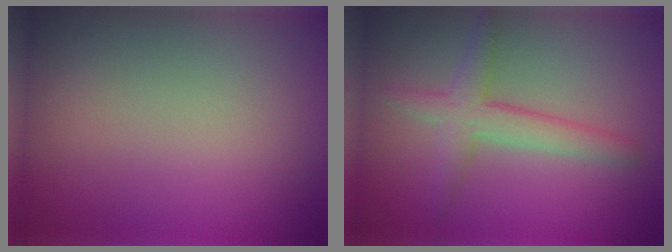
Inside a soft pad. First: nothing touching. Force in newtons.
{"total": 3.3, "press": 3.3, "slide": 0.1}